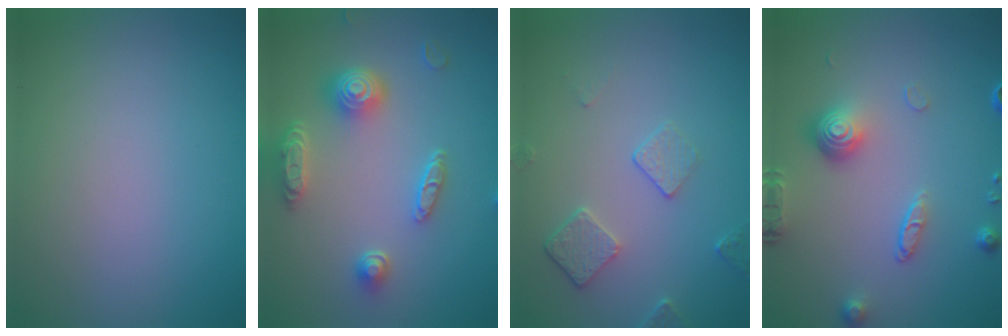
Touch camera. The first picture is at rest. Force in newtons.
{"total": 4.8, "press": 4.0, "slide": 2.8}
{"total": 2.3, "press": 1.6, "slide": 1.6}
{"total": 4.5, "press": 3.1, "slide": 3.2}